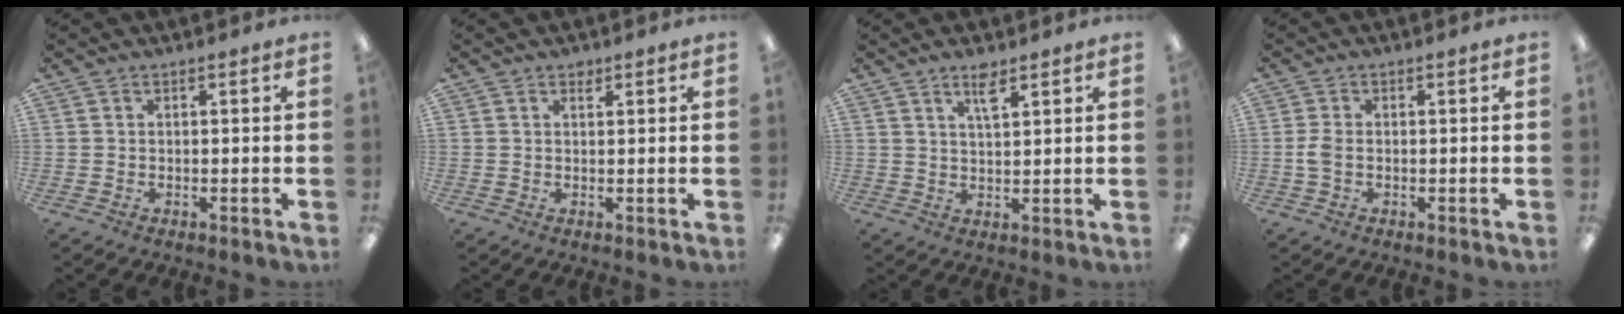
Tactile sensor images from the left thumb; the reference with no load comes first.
{"total": 1.3, "force": [0.9, 0.7, 0.5], "torque": [-0.002, -0.003, 0.016]}
{"total": 4.7, "force": [3.1, 1.5, 3.2], "torque": [-0.055, -0.004, 0.052]}
{"total": 2.8, "force": [-0.3, 1.7, 2.2], "torque": [-0.047, 0.002, -0.007]}